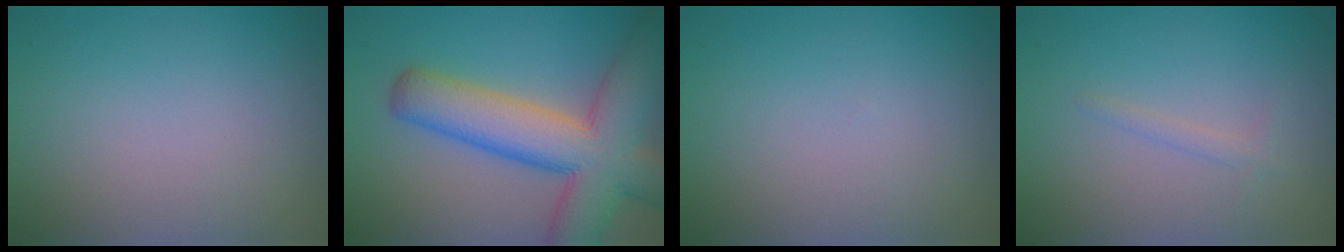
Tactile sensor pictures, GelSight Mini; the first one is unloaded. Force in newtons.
{"total": 10.8, "press": 10.8, "slide": 0.5}
{"total": 0.0}
{"total": 0.9, "press": 0.9, "slide": 0.0}